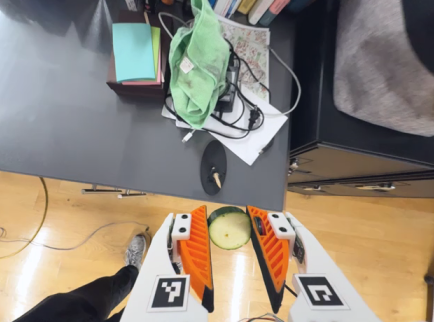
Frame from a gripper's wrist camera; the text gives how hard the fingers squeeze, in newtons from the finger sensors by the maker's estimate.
{"total": 6.7, "left": 7.5, "right": 6.0}